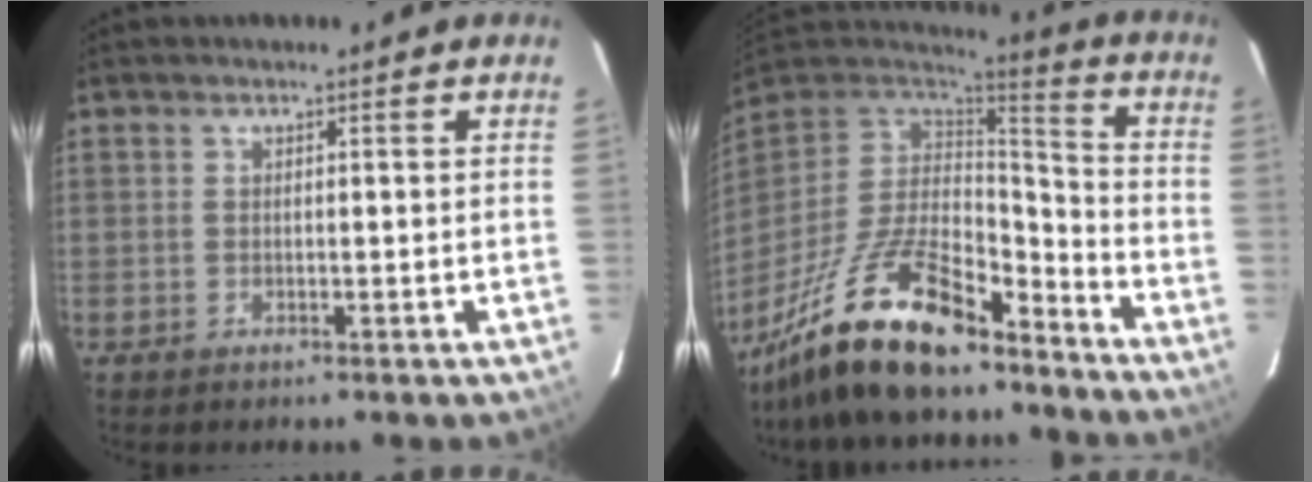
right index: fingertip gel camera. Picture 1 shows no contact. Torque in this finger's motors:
{"motor_torque": [1.12, -1.02, 1.05, 0.21]}